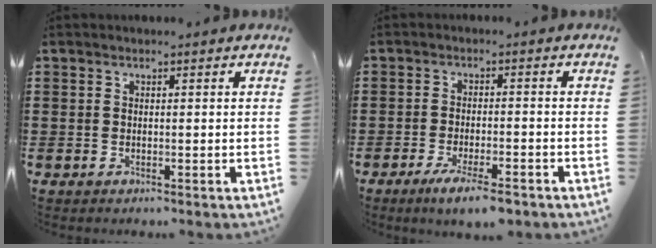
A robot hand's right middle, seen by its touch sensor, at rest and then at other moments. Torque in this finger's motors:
{"motor_torque": [1.72, -0.42, 0.62, 0.15]}